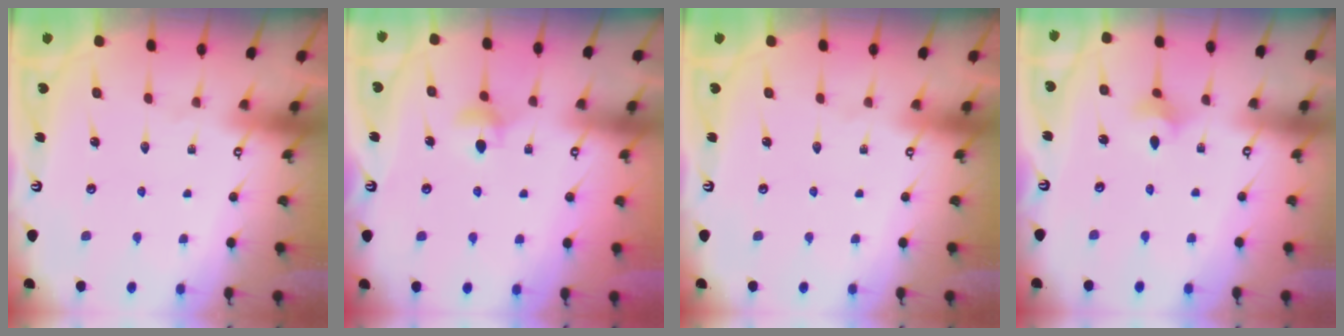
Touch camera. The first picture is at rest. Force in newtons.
{"total": 4.7, "press": 4.6, "slide": 0.7}
{"total": 0.0}
{"total": 3.3, "press": 3.2, "slide": 0.7}